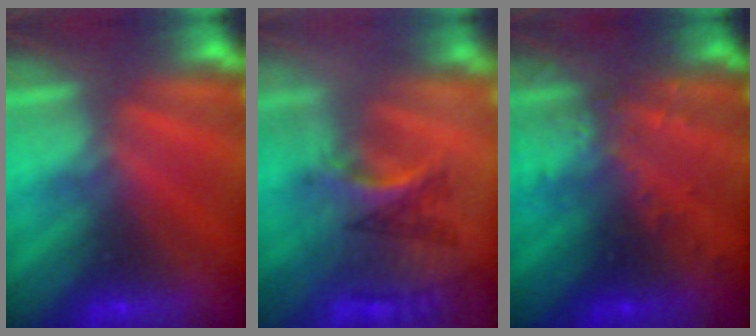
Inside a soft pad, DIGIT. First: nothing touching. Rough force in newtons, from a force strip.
{"total": 2.9}
{"total": 3.1}